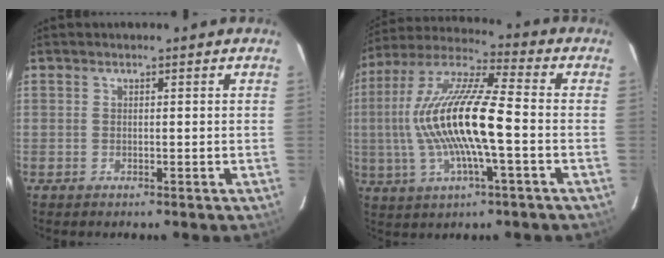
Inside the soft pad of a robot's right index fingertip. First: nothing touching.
{"total": 18.1, "force": [-2.0, 3.2, 17.7], "torque": [-0.345, 0.005, -0.042]}